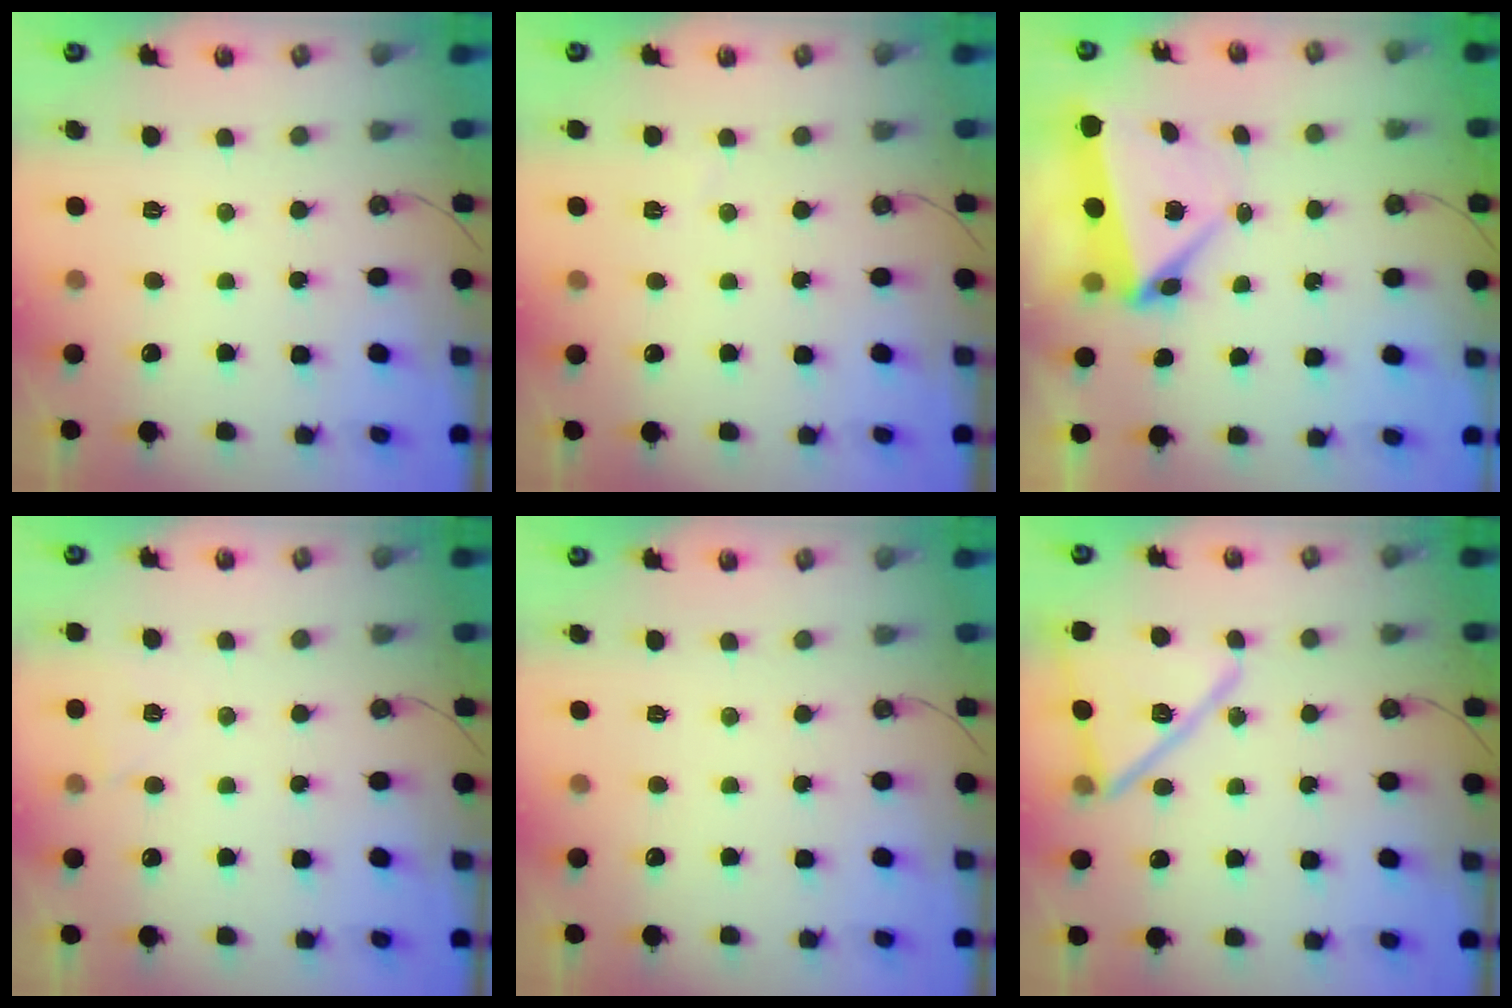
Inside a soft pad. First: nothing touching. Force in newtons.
{"total": 2.8, "press": 2.7, "slide": 0.8}
{"total": 6.0, "press": 6.0, "slide": 0.3}
{"total": 3.7, "press": 3.4, "slide": 1.5}
{"total": 0.0}
{"total": 15.9, "press": 15.8, "slide": 1.0}